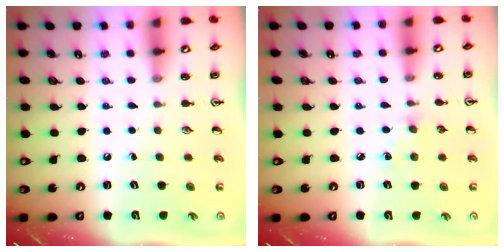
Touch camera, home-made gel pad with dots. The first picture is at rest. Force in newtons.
{"total": 4.5, "press": 4.4, "slide": 0.5}